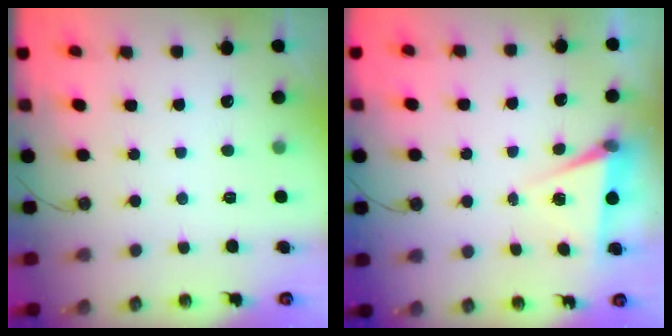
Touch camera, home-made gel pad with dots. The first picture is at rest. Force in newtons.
{"total": 6.0, "press": 4.0, "slide": 4.5}